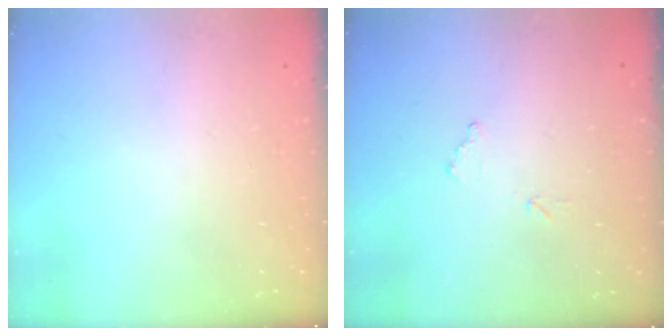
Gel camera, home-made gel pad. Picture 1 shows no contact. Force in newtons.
{"total": 7.2, "press": 7.1, "slide": 0.5}